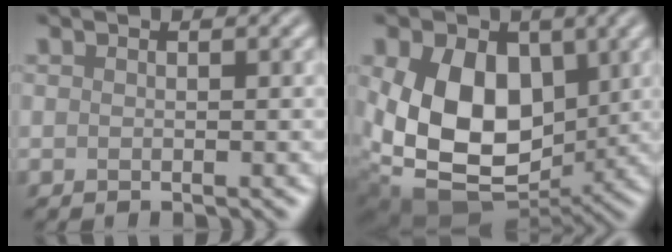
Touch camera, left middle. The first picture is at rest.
{"total": 11.8, "force": [0.9, 8.1, 8.6], "torque": [-0.169, -0.017, 0.012]}